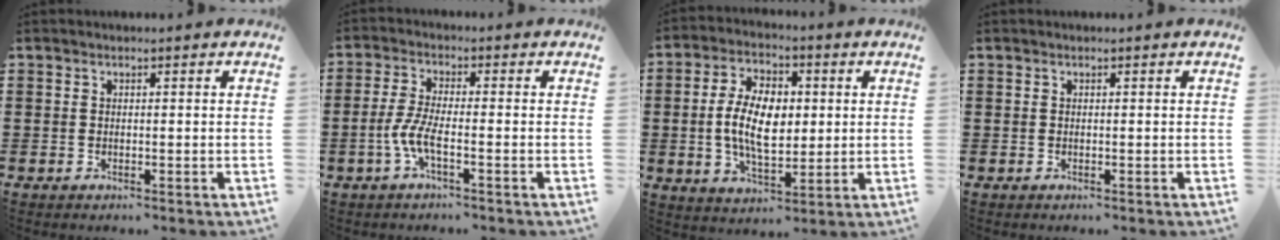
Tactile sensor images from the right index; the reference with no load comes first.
{"total": 4.9, "force": [-1.9, 1.0, 4.4], "torque": [-0.110, -0.012, -0.045]}
{"total": 10.0, "force": [0.2, 5.6, 8.3], "torque": [-0.168, 0.012, 0.000]}
{"total": 0.0}